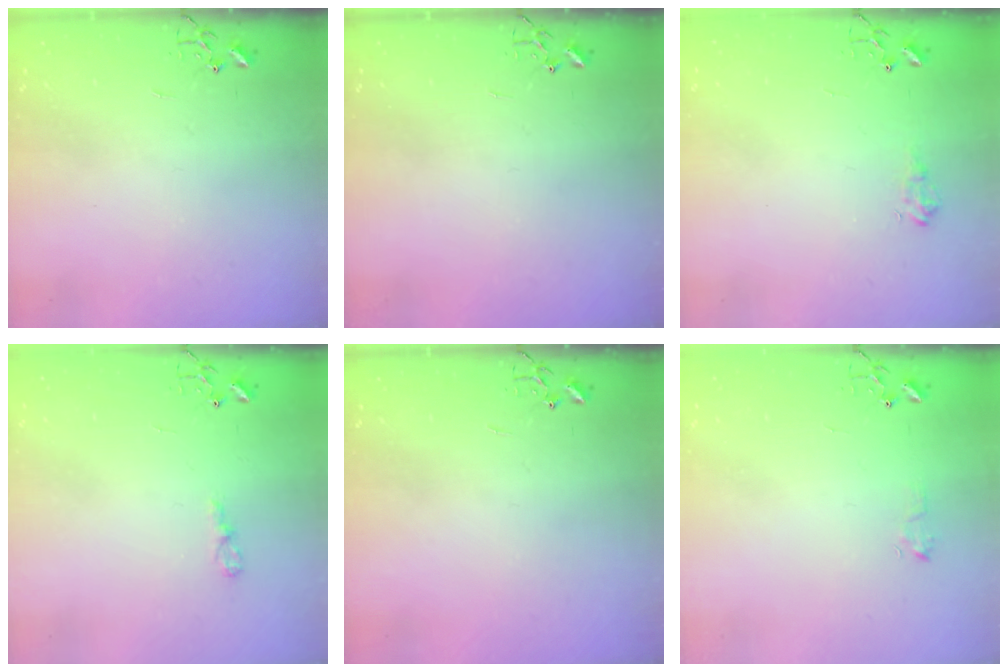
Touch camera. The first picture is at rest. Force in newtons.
{"total": 0.0}
{"total": 6.8, "press": 6.8, "slide": 0.8}
{"total": 4.4, "press": 4.4, "slide": 0.6}
{"total": 0.0}
{"total": 5.5, "press": 5.4, "slide": 0.8}